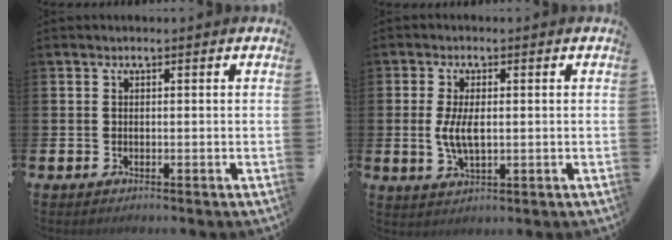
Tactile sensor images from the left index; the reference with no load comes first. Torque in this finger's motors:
{"motor_torque": [1.44, 0.03, 0.26, 0.21]}